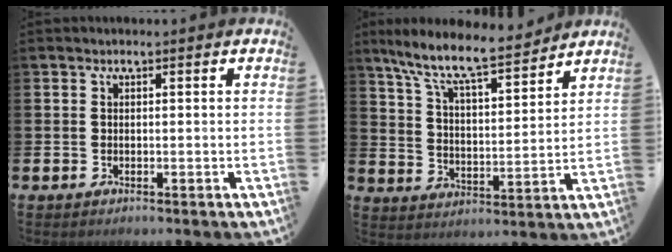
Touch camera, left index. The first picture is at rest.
{"total": 9.7, "force": [8.7, 1.3, 4.1], "torque": [-0.111, -0.056, 0.150]}